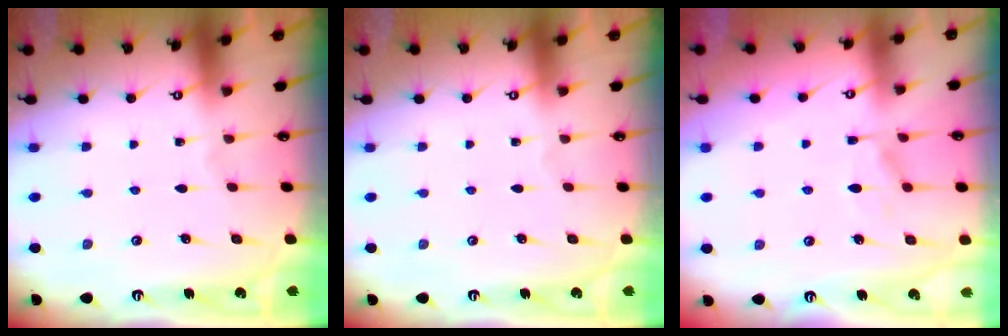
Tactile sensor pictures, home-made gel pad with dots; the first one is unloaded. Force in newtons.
{"total": 0.0}
{"total": 1.4, "press": 0.3, "slide": 1.4}